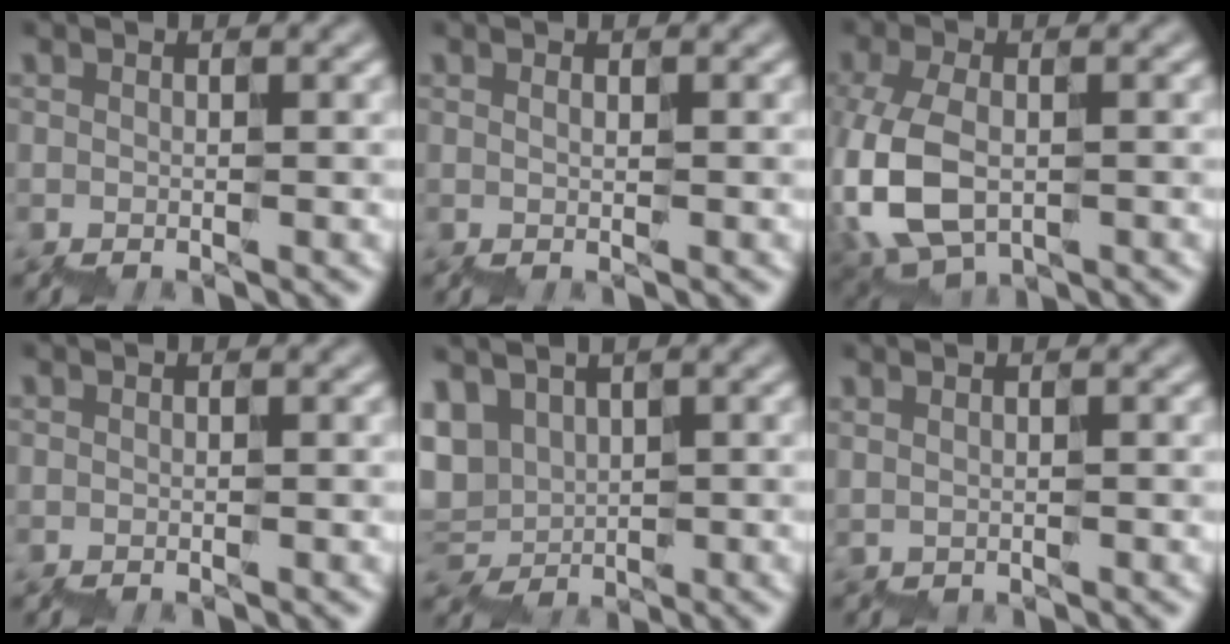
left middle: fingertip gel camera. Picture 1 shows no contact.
{"total": 0.9, "force": [0.7, 0.0, 0.5], "torque": [-0.006, 0.002, 0.010]}
{"total": 4.9, "force": [-0.2, 3.3, 3.6], "torque": [-0.116, 0.005, -0.005]}
{"total": 0.0}
{"total": 3.3, "force": [2.8, 1.7, 0.0], "torque": [-0.016, 0.015, 0.055]}
{"total": 0.9, "force": [0.9, 0.0, 0.0], "torque": [0.010, -0.001, 0.014]}